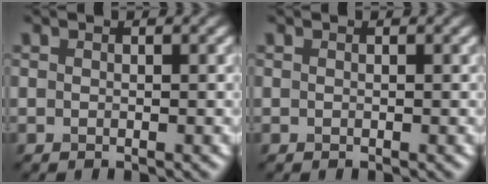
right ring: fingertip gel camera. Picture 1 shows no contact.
{"total": 0.0}